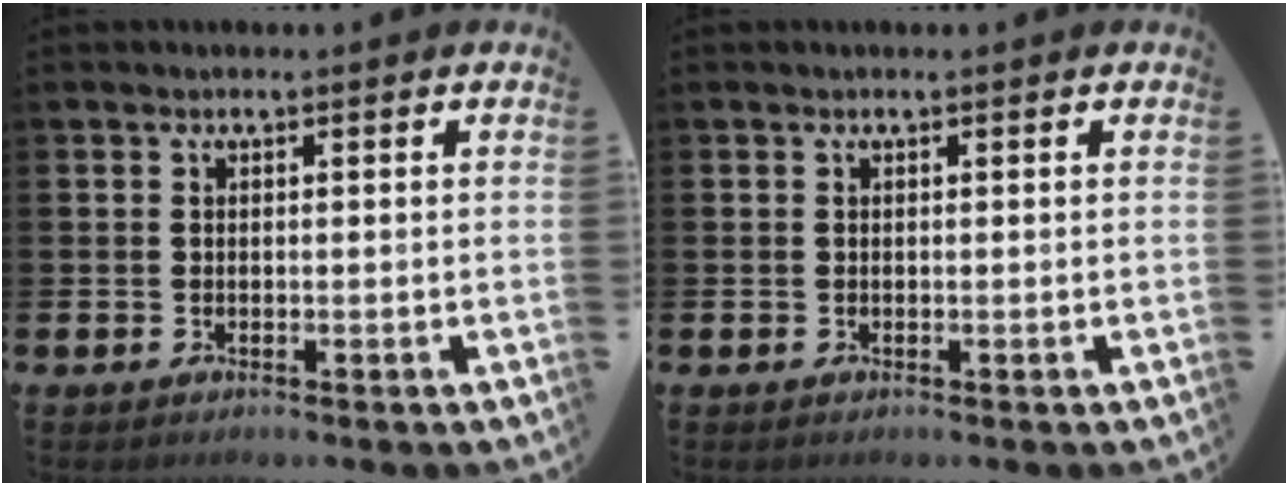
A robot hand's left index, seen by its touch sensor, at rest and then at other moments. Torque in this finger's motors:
{"motor_torque": [0.04, 0.03, -0.09, 0.01]}